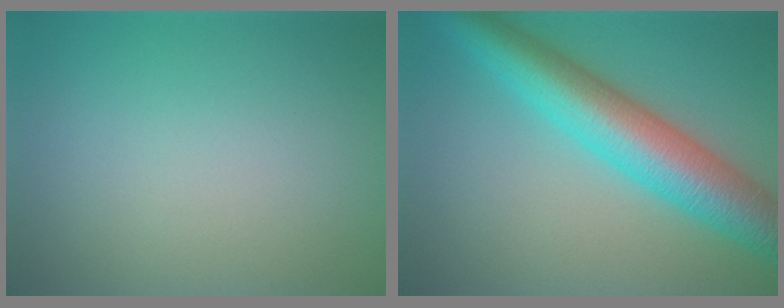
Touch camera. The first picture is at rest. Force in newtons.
{"total": 8.9, "press": 8.9, "slide": 0.2}